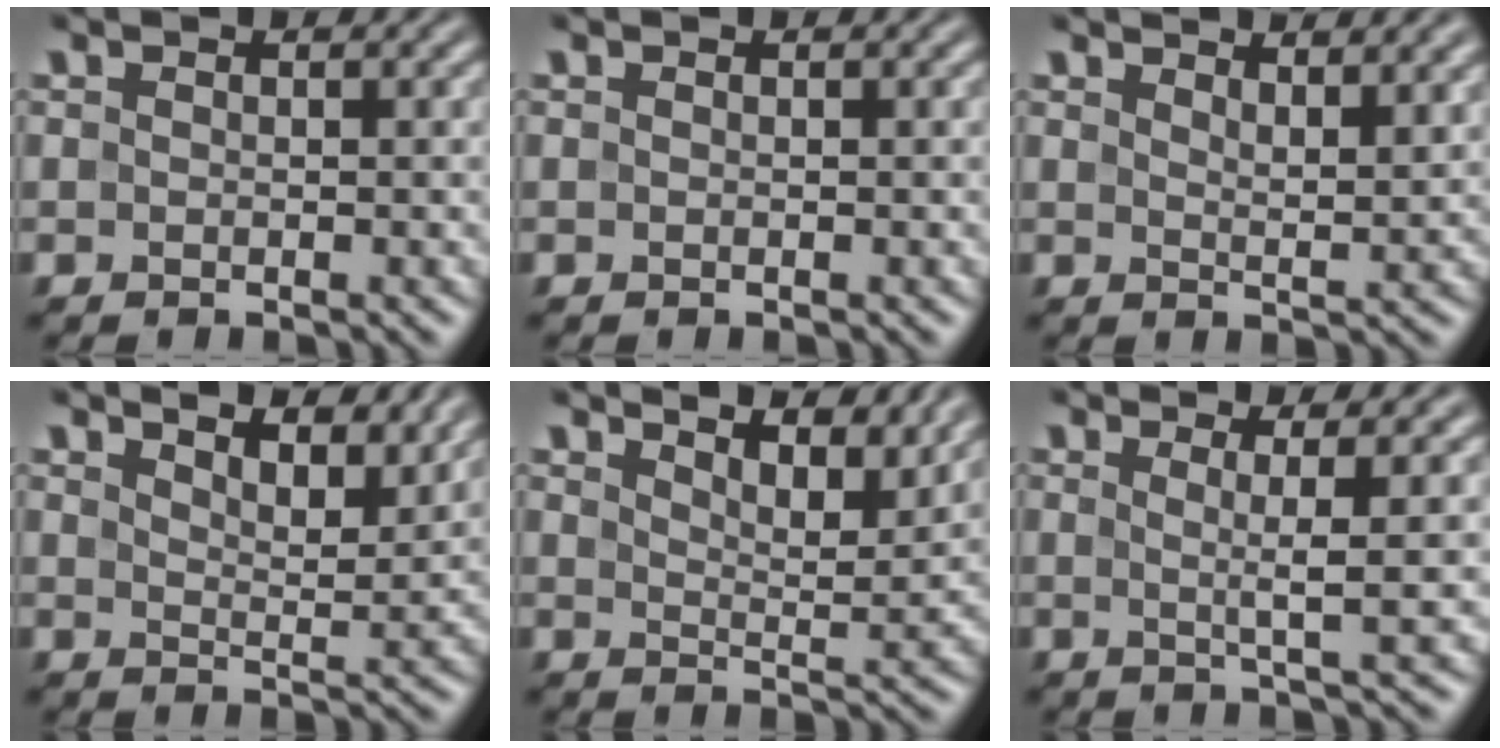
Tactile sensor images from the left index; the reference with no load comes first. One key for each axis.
{"total": 0.0}
{"total": 3.5, "fx": 2.8, "fy": 0.8, "fz": 2.0, "tx": -0.022, "ty": 0.005, "tz": 0.042}
{"total": 6.0, "fx": 4.6, "fy": 1.9, "fz": 3.4, "tx": -0.033, "ty": 0.003, "tz": 0.051}
{"total": 6.6, "fx": 5.2, "fy": 1.8, "fz": 3.5, "tx": -0.034, "ty": 0.004, "tz": 0.056}
{"total": 3.3, "fx": 0.8, "fy": 0.4, "fz": 3.2, "tx": -0.054, "ty": -0.001, "tz": 0.009}